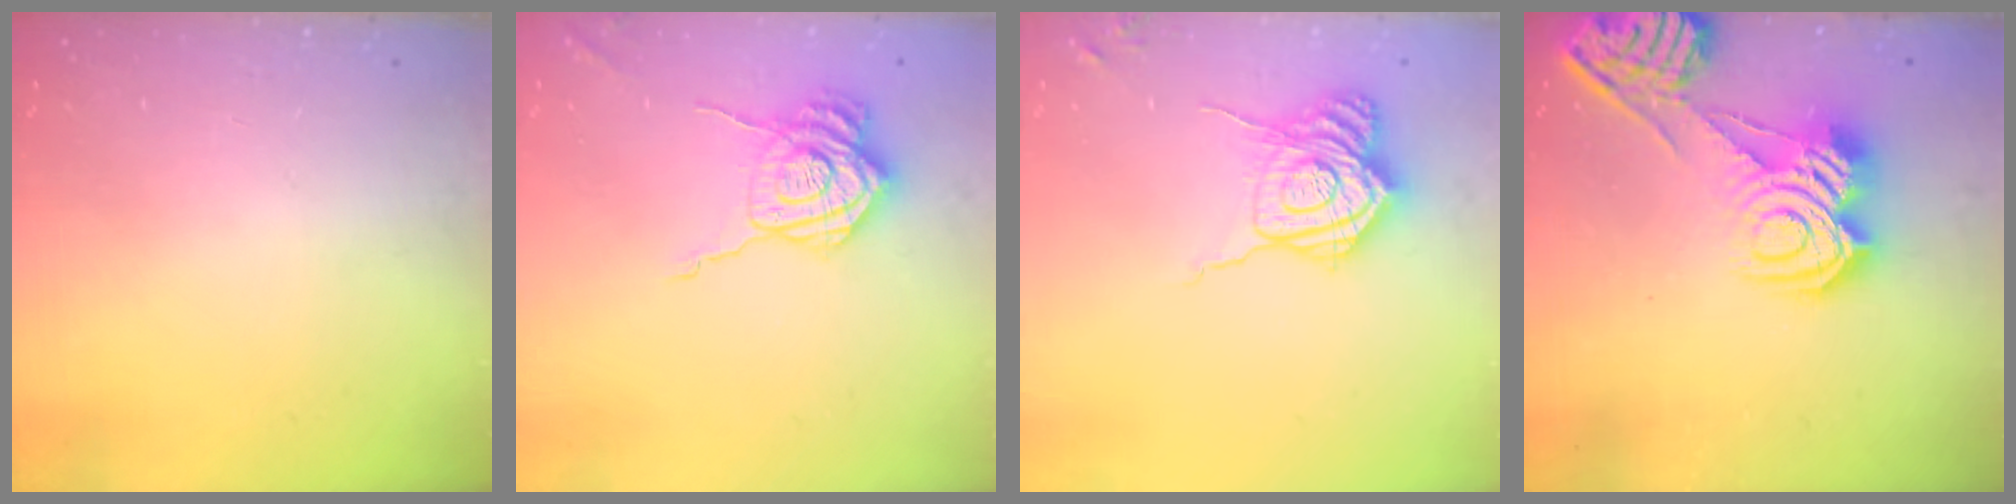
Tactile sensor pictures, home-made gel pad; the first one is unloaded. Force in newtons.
{"total": 12.8, "press": 12.7, "slide": 1.2}
{"total": 16.2, "press": 16.2, "slide": 0.5}
{"total": 12.3, "press": 12.2, "slide": 1.2}